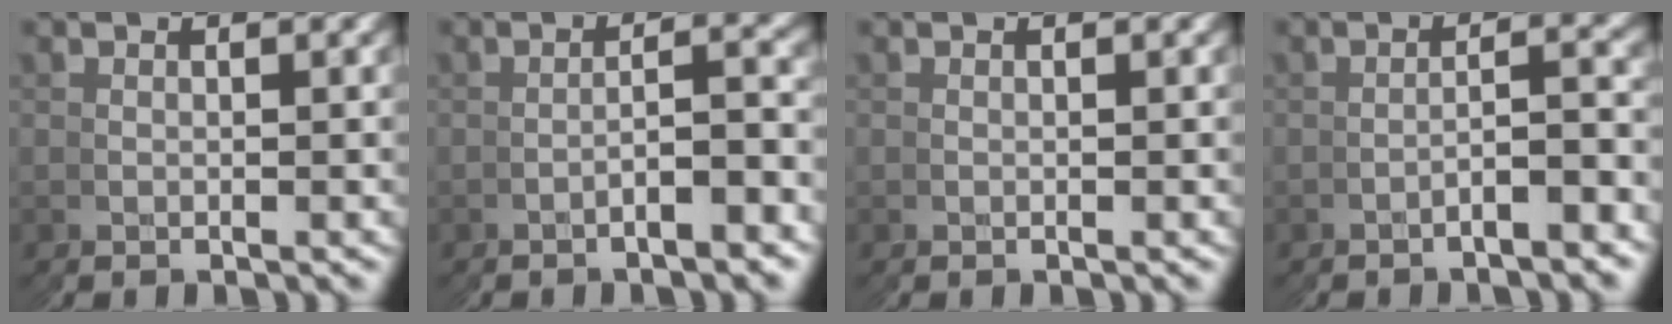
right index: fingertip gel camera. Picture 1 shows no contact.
{"total": 2.6, "force": [-1.9, -0.6, 1.8], "torque": [-0.018, 0.010, -0.037]}
{"total": 0.0}
{"total": 2.5, "force": [-2.1, -0.7, 1.2], "torque": [-0.011, 0.009, -0.041]}